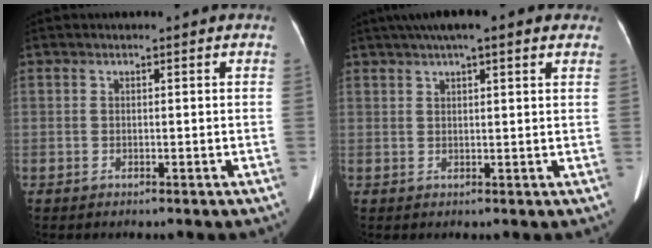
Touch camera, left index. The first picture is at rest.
{"total": 9.4, "force": [6.7, 1.7, 6.3], "torque": [-0.097, 0.040, 0.091]}